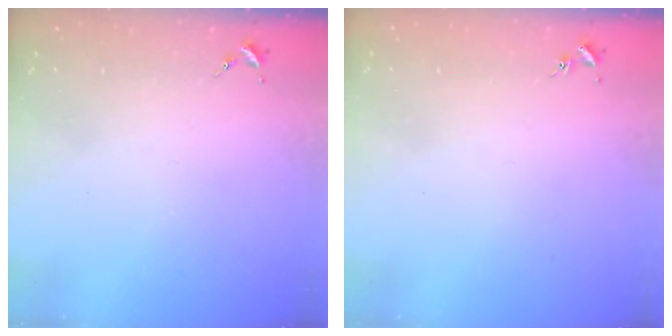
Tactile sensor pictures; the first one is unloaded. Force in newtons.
{"total": 0.9, "press": 0.8, "slide": 0.2}